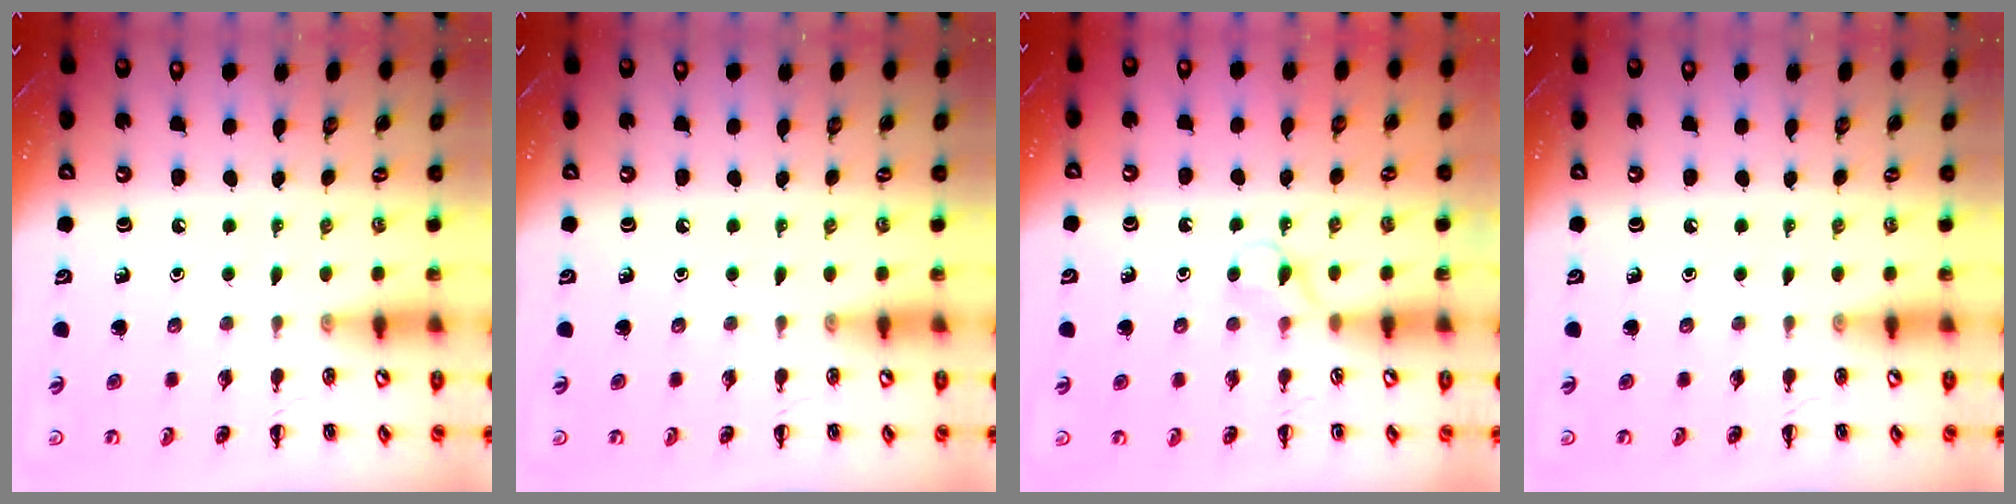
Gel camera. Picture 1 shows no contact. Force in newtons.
{"total": 0.0}
{"total": 3.4, "press": 3.2, "slide": 1.1}
{"total": 0.0}